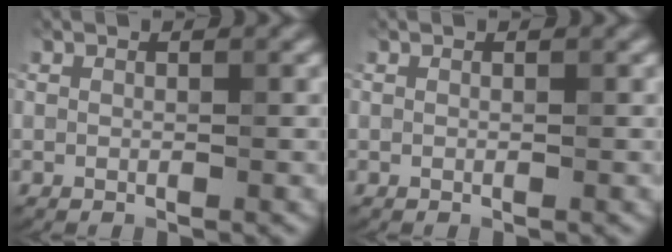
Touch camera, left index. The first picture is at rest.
{"total": 0.0}